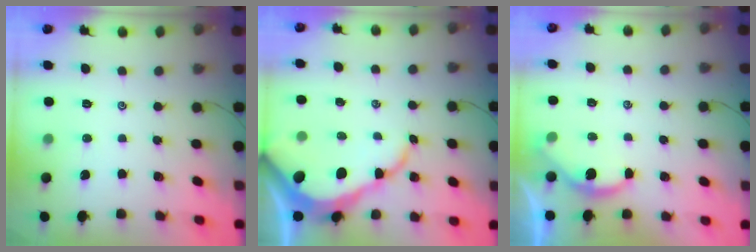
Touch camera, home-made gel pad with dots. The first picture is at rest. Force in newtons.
{"total": 11.2, "press": 11.2, "slide": 1.0}
{"total": 2.4, "press": 2.3, "slide": 0.3}